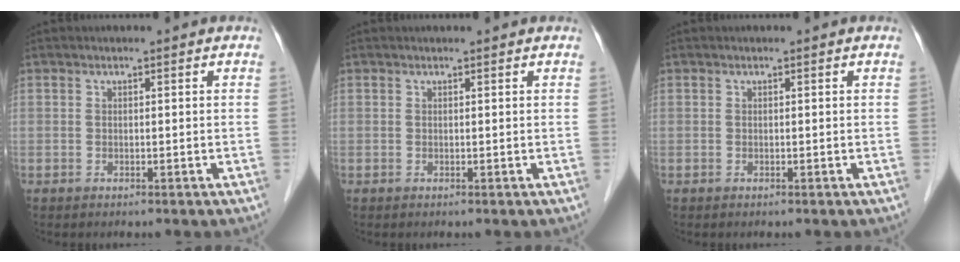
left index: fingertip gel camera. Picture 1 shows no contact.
{"total": 0.7, "force": [0.6, 0.1, 0.2], "torque": [-0.008, 0.004, 0.007]}
{"total": 0.0}